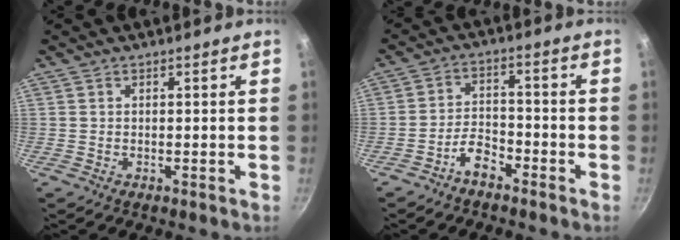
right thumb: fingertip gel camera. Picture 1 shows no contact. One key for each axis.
{"total": 4.8, "fx": -3.6, "fy": 2.1, "fz": 2.4, "tx": -0.039, "ty": 0.038, "tz": -0.069}